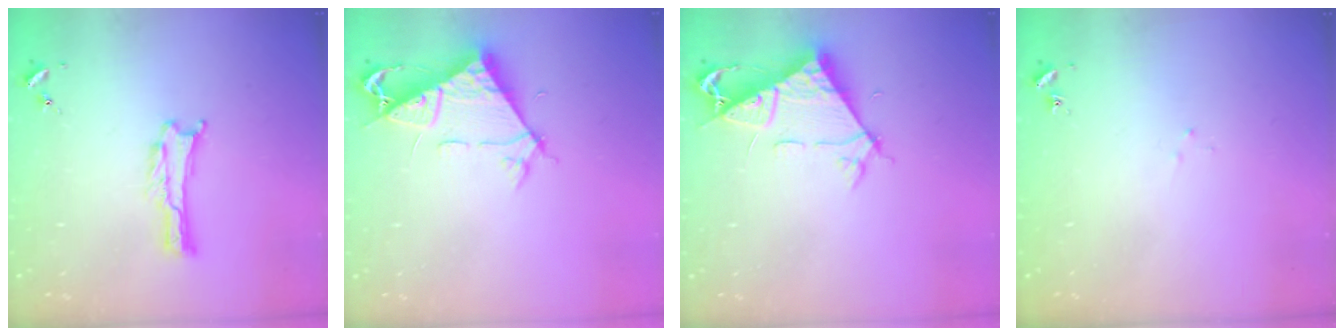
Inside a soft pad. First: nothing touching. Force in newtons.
{"total": 7.1, "press": 7.0, "slide": 0.8}
{"total": 7.1, "press": 7.0, "slide": 0.8}
{"total": 1.8, "press": 1.8, "slide": 0.1}